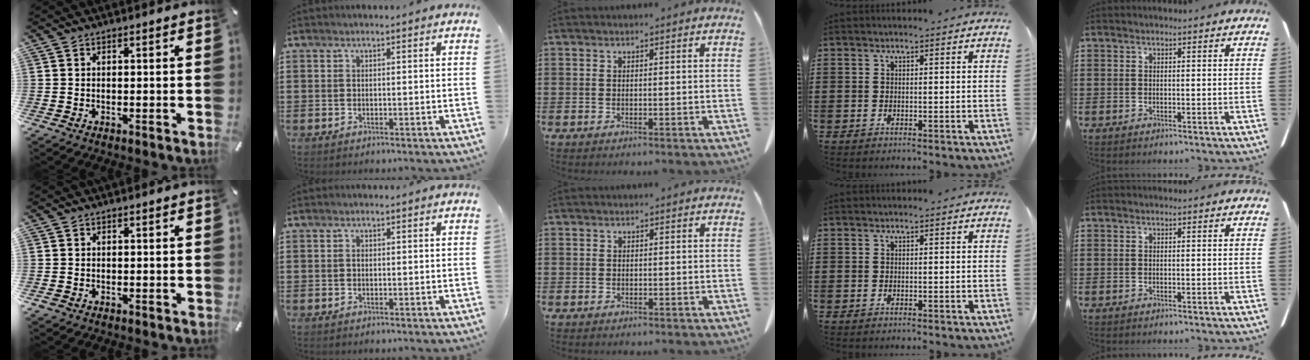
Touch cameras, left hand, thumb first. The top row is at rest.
{"thumb": {"total": 0.6, "force": [-0.3, 0.6, 0.1], "torque": [-0.001, 0.003, -0.008]}, "index": {"total": 0.6, "force": [0.0, 0.3, 0.5], "torque": [-0.012, 0.000, 0.001]}, "middle": {"total": 0.5, "force": [0.0, 0.5, 0.1], "torque": [-0.004, 0.002, -0.001]}}